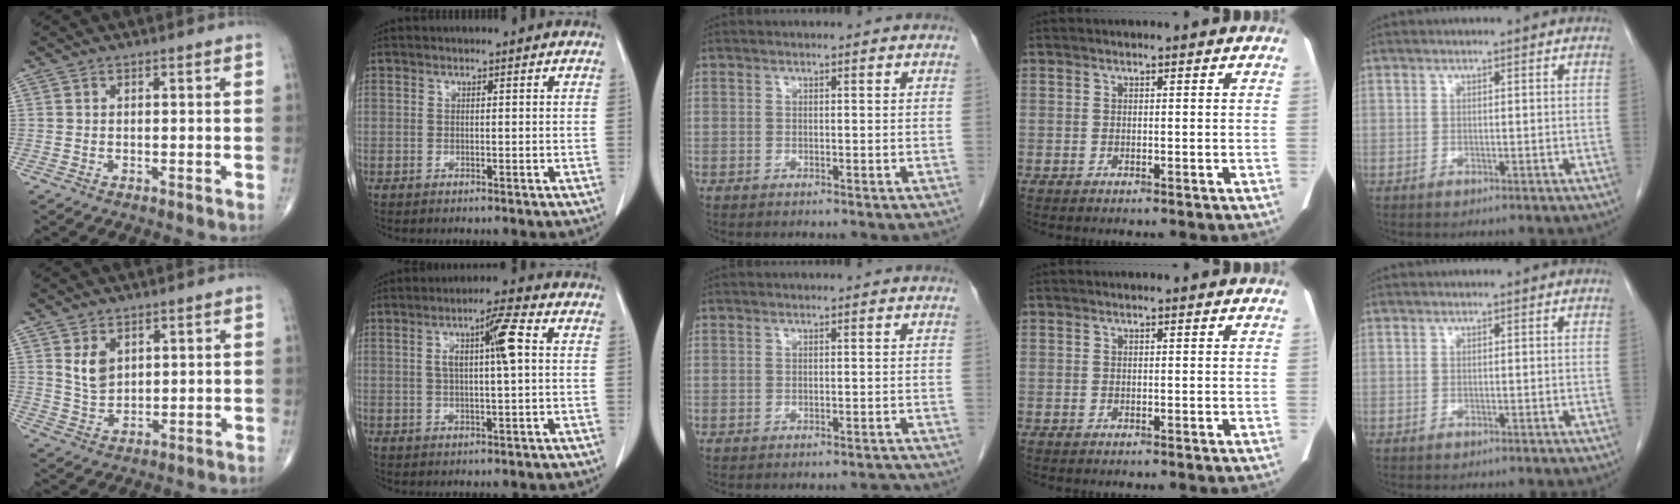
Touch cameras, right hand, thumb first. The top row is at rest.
{"thumb": {"total": 5.1, "force": [2.1, 3.4, 3.2], "torque": [-0.046, -0.016, 0.047]}, "index": {"total": 6.5, "force": [1.2, 0.8, 6.3], "torque": [-0.108, 0.014, 0.018]}, "middle": {"total": 1.9, "force": [-1.9, -0.2, 0.1], "torque": [0.005, -0.002, -0.022]}}